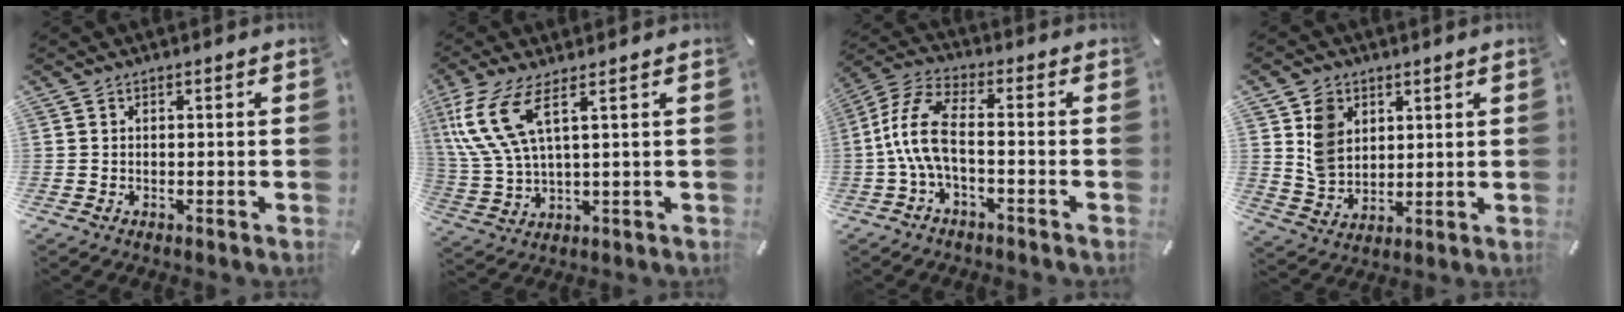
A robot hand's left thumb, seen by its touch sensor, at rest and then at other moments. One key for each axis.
{"total": 11.8, "fx": 5.3, "fy": 4.3, "fz": 9.7, "tx": -0.231, "ty": -0.015, "tz": 0.096}
{"total": 10.2, "fx": -1.8, "fy": 4.1, "fz": 9.2, "tx": -0.193, "ty": -0.004, "tz": -0.031}
{"total": 8.4, "fx": 3.4, "fy": 6.9, "fz": 3.4, "tx": -0.069, "ty": 0.005, "tz": 0.069}